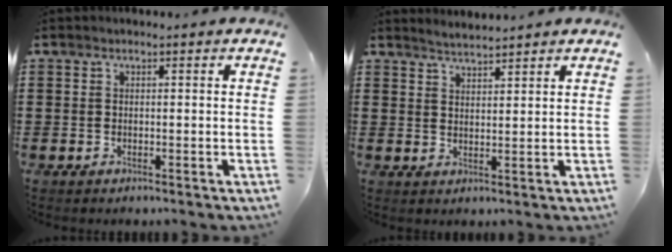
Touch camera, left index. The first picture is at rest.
{"total": 2.5, "force": [2.5, -0.3, 0.1], "torque": [-0.009, -0.005, 0.047]}